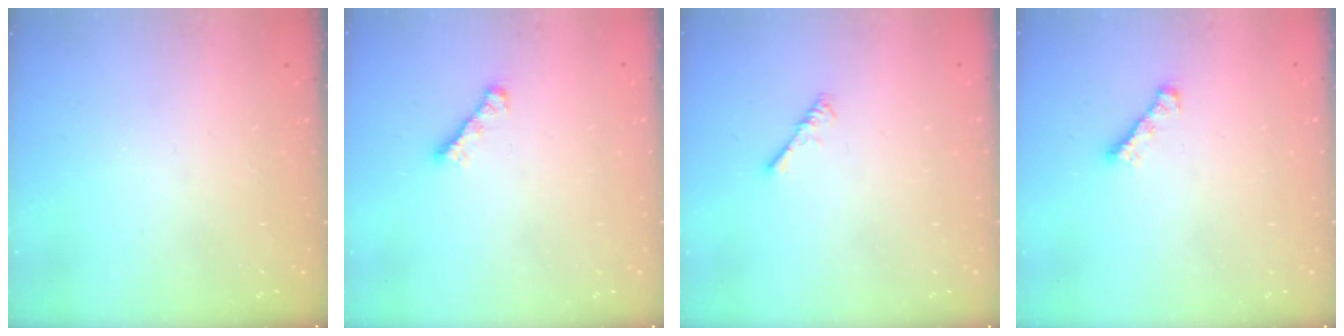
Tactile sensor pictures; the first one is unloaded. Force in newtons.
{"total": 1.9, "press": 1.8, "slide": 0.6}
{"total": 0.9, "press": 0.9, "slide": 0.3}
{"total": 1.9, "press": 1.8, "slide": 0.6}